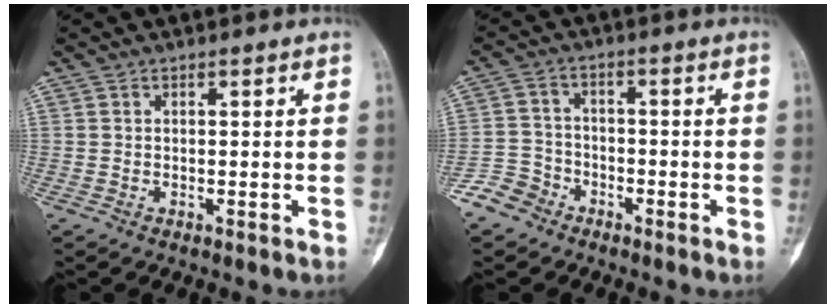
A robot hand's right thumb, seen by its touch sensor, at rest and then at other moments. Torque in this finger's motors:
{"motor_torque": [0.48, -0.75, -0.21, 0.01, 0.00]}